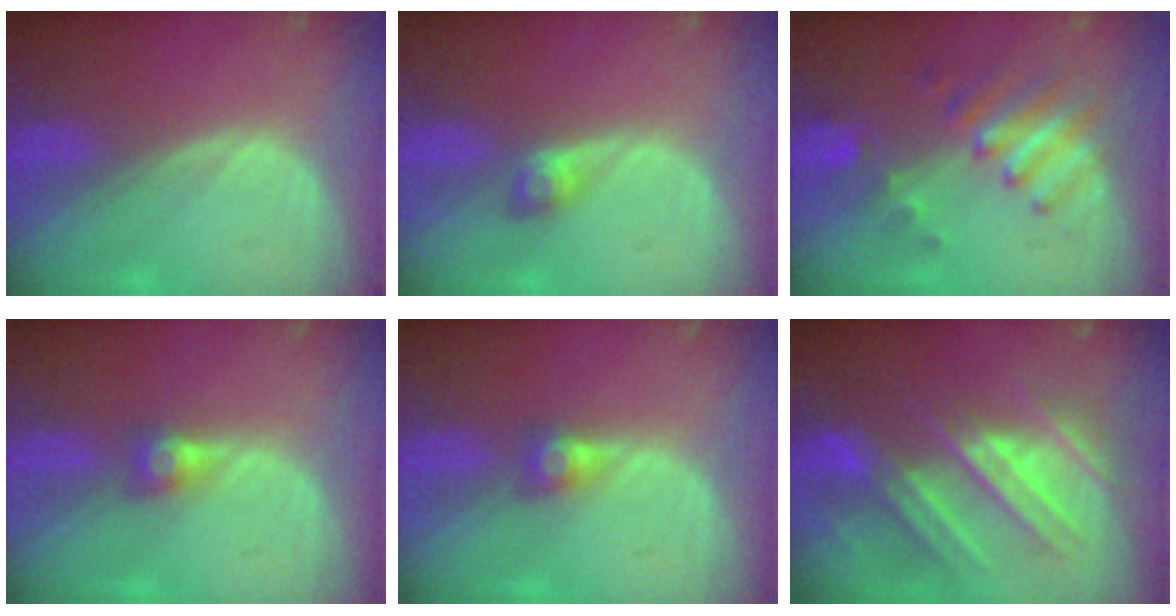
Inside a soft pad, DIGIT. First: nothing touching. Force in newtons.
{"total": 2.5, "press": 2.3, "slide": 1.0}
{"total": 7.6, "press": 6.8, "slide": 3.4}
{"total": 2.7, "press": 2.5, "slide": 1.0}
{"total": 2.7, "press": 2.5, "slide": 1.0}
{"total": 9.9, "press": 9.6, "slide": 2.3}